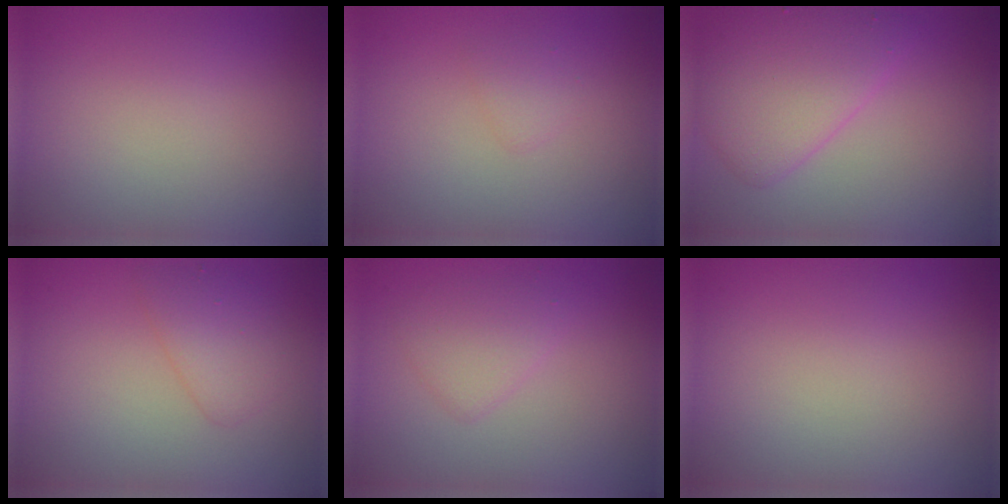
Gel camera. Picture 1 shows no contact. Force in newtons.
{"total": 0.8, "press": 0.8, "slide": 0.1}
{"total": 4.8, "press": 4.8, "slide": 0.3}
{"total": 2.2, "press": 2.2, "slide": 0.1}
{"total": 2.0, "press": 2.0, "slide": 0.1}
{"total": 0.0}